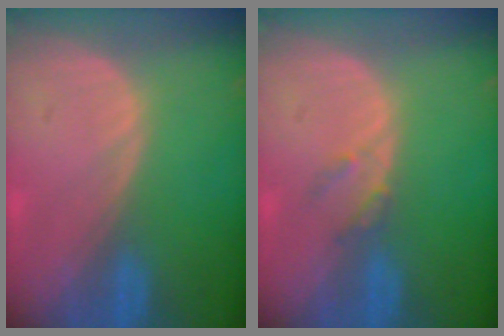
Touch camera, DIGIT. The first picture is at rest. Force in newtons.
{"total": 1.9, "press": 1.9, "slide": 0.1}